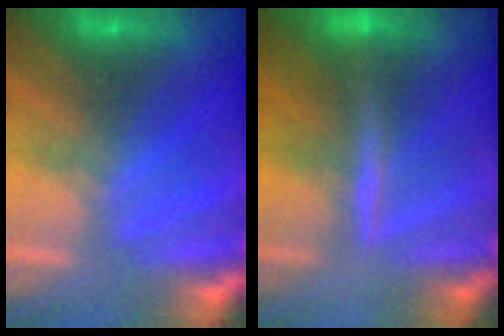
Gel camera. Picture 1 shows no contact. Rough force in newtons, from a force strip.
{"total": 2.4}